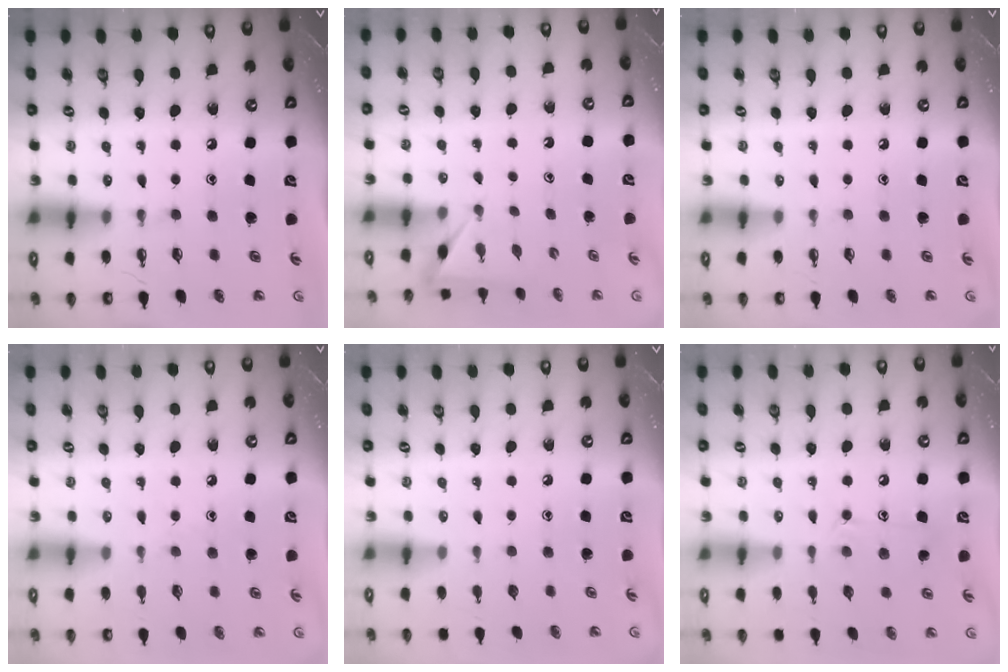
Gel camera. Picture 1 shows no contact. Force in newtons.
{"total": 2.5, "press": 2.5, "slide": 0.2}
{"total": 0.0}
{"total": 5.3, "press": 5.3, "slide": 0.7}
{"total": 0.0}
{"total": 11.2, "press": 11.2, "slide": 0.6}